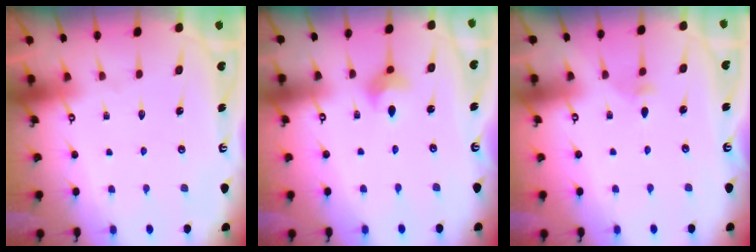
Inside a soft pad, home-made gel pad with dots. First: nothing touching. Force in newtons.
{"total": 5.2, "press": 5.2, "slide": 0.6}
{"total": 2.2, "press": 2.2, "slide": 0.5}